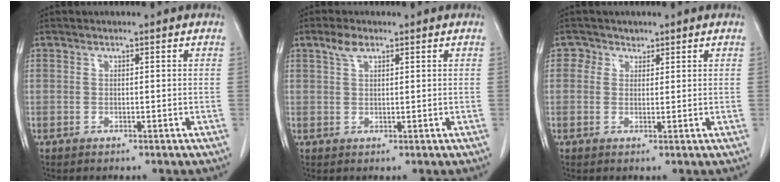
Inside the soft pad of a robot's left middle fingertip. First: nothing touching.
{"total": 2.4, "force": [1.5, 1.0, 1.5], "torque": [-0.037, 0.007, 0.033]}
{"total": 2.1, "force": [1.2, 1.7, -0.1], "torque": [0.011, 0.004, 0.013]}